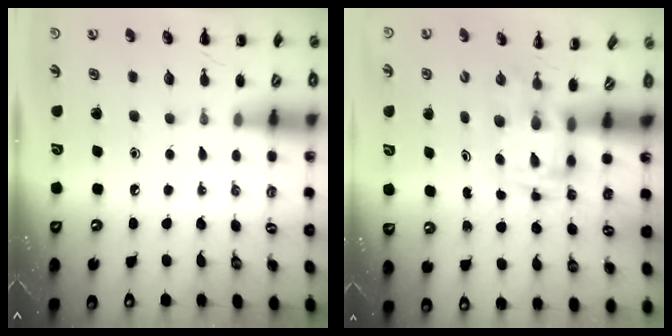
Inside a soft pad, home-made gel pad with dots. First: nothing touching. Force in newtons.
{"total": 3.6, "press": 3.5, "slide": 0.6}